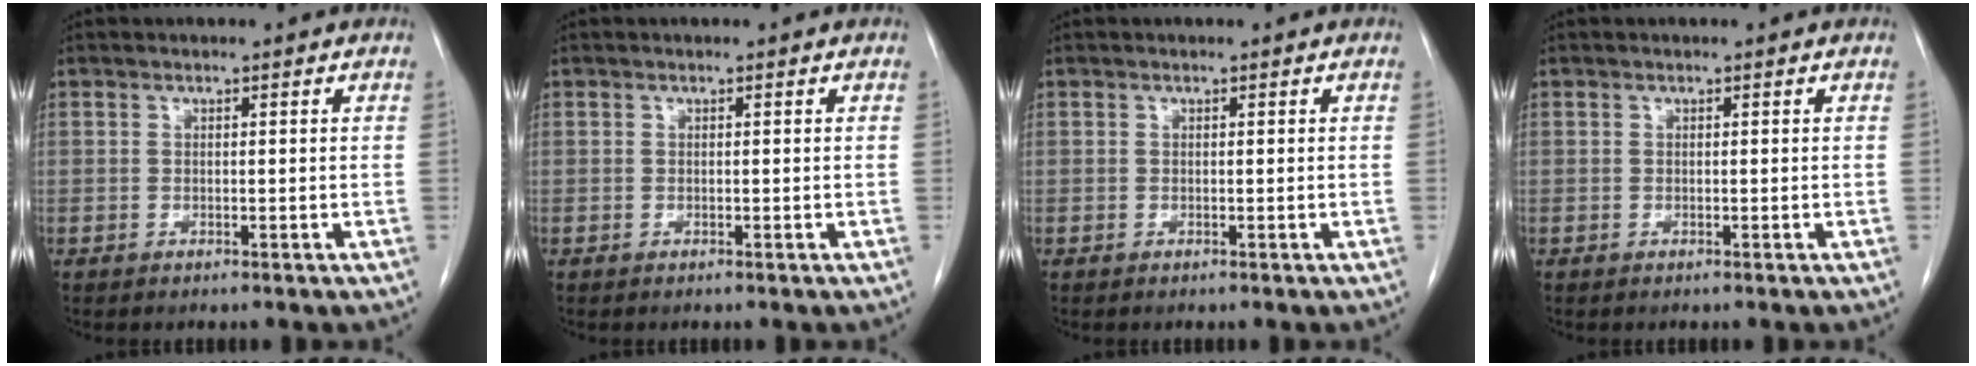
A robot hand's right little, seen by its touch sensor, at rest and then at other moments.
{"total": 0.0}
{"total": 0.0}
{"total": 0.0}